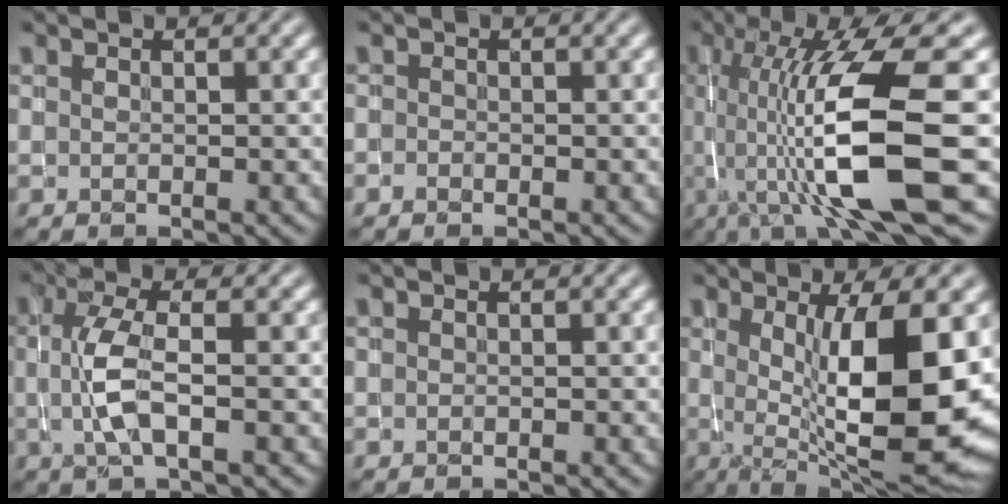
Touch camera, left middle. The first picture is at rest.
{"total": 0.5, "force": [-0.5, 0.2, -0.2], "torque": [0.003, -0.002, -0.009]}
{"total": 12.5, "force": [-1.5, 2.6, 12.2], "torque": [-0.201, -0.006, -0.026]}
{"total": 3.7, "force": [-0.3, 1.1, 3.5], "torque": [-0.080, 0.002, -0.007]}
{"total": 0.0}
{"total": 12.8, "force": [0.5, 3.7, 12.3], "torque": [-0.176, -0.014, 0.012]}